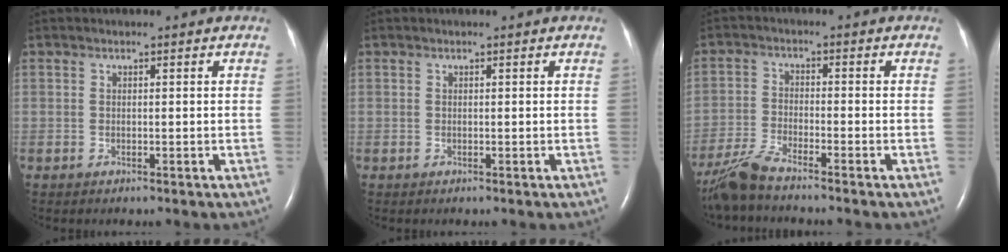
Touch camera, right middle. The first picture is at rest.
{"total": 0.0}
{"total": 6.1, "force": [-5.5, -0.2, 2.8], "torque": [-0.067, -0.026, -0.110]}